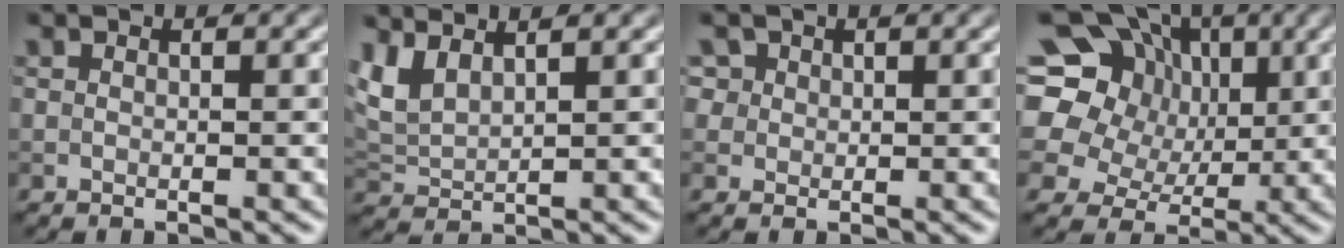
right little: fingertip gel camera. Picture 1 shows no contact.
{"total": 3.0, "force": [2.1, 1.1, 1.9], "torque": [-0.053, 0.008, 0.048]}
{"total": 3.2, "force": [1.6, 2.5, 1.2], "torque": [-0.030, 0.007, 0.026]}
{"total": 15.7, "force": [5.0, 13.3, 6.8], "torque": [-0.159, 0.035, 0.077]}